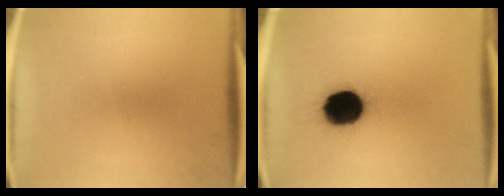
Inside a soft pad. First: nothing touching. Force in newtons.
{"total": 15.9}